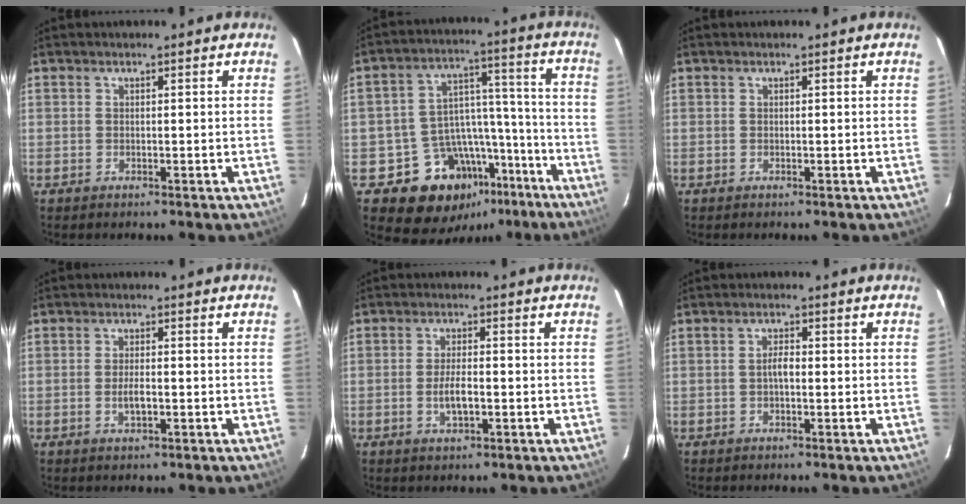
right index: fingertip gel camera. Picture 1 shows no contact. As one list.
[{"total": 16.2, "force": [-10.5, 11.4, 4.8], "torque": [-0.086, 0.069, -0.132]}, {"total": 0.0}, {"total": 3.0, "force": [-0.8, 1.0, 2.7], "torque": [-0.052, -0.002, -0.014]}, {"total": 4.3, "force": [-1.2, 1.4, 3.9], "torque": [-0.077, -0.002, -0.020]}, {"total": 1.9, "force": [-0.3, 0.8, 1.7], "torque": [-0.033, 0.006, -0.007]}]